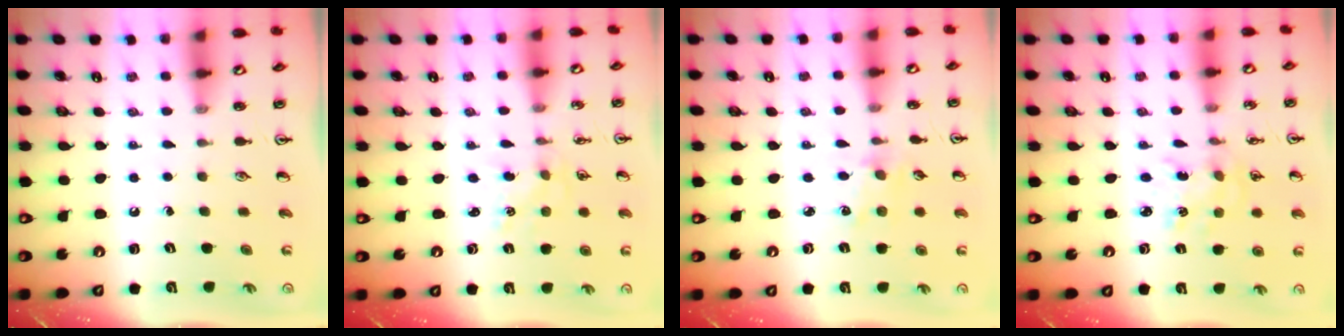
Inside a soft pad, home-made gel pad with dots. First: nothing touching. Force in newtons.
{"total": 1.6, "press": 1.5, "slide": 0.2}
{"total": 2.3, "press": 2.2, "slide": 0.4}
{"total": 2.1, "press": 2.1, "slide": 0.2}